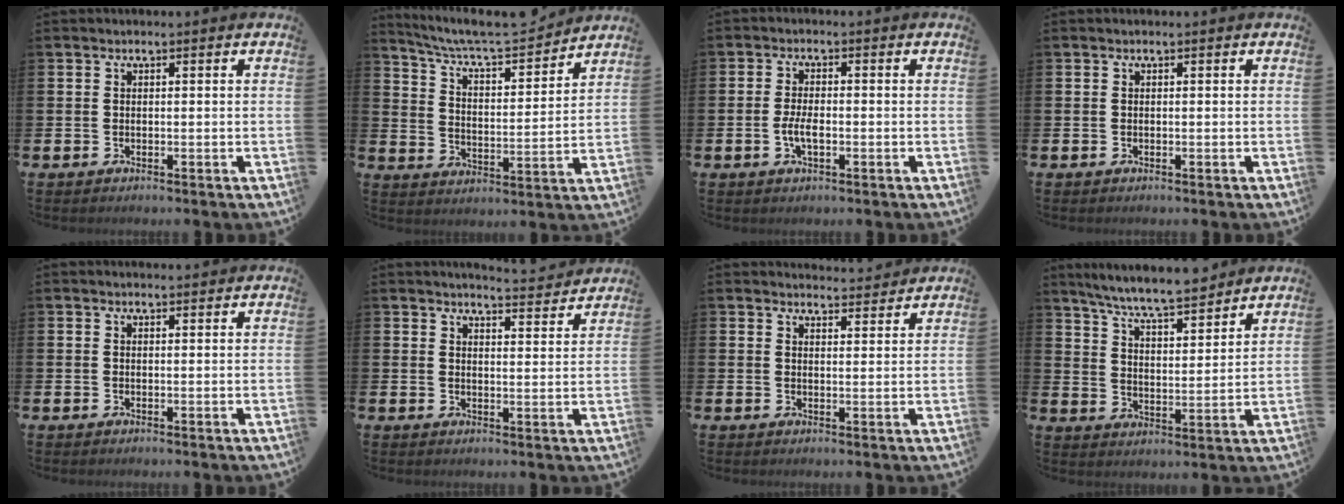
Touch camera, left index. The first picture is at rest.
{"total": 8.0, "force": [7.5, 1.0, 2.6], "torque": [-0.085, -0.053, 0.130]}
{"total": 3.0, "force": [-0.7, 1.3, 2.7], "torque": [-0.046, 0.001, -0.014]}
{"total": 0.0}
{"total": 0.7, "force": [0.7, 0.0, 0.1], "torque": [0.007, -0.004, 0.011]}
{"total": 4.3, "force": [4.2, -0.1, 0.4], "torque": [-0.007, -0.032, 0.073]}
{"total": 3.4, "force": [3.4, 0.4, 0.0], "torque": [0.004, -0.024, 0.059]}
{"total": 7.6, "force": [7.2, 0.4, 2.5], "torque": [-0.078, -0.043, 0.129]}